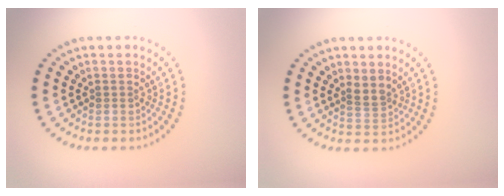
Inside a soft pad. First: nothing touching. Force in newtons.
{"total": 1.8, "press": 1.3, "slide": 1.2}